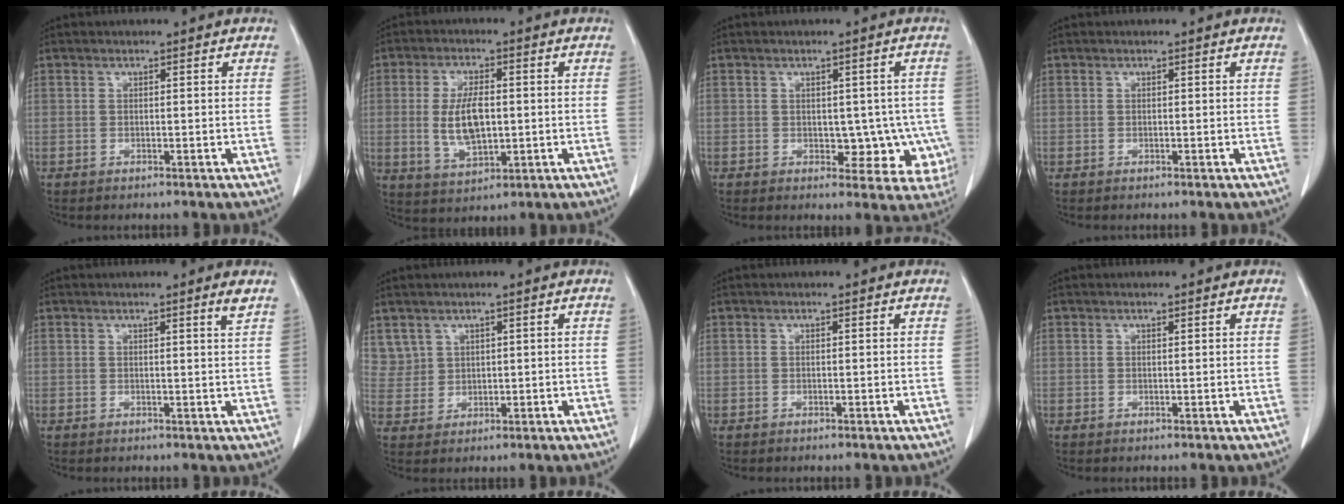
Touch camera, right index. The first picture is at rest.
{"total": 7.9, "force": [-0.2, 3.4, 7.2], "torque": [-0.148, 0.000, 0.003]}
{"total": 7.0, "force": [-1.1, 4.8, 4.9], "torque": [-0.031, 0.014, -0.004]}
{"total": 0.0}
{"total": 1.5, "force": [1.0, -0.5, 1.0], "torque": [-0.023, -0.011, 0.015]}
{"total": 3.8, "force": [2.2, 3.0, -0.1], "torque": [0.011, 0.007, 0.049]}
{"total": 0.0}
{"total": 0.0}